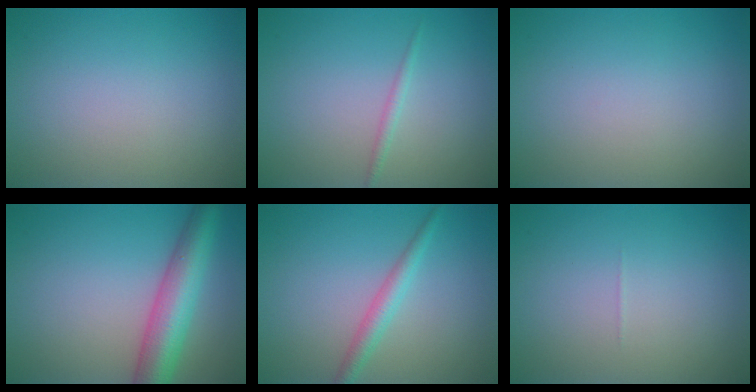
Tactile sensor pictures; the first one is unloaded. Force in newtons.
{"total": 0.9, "press": 0.9, "slide": 0.1}
{"total": 0.0}
{"total": 6.5, "press": 6.5, "slide": 0.2}
{"total": 2.2, "press": 2.2, "slide": 0.0}
{"total": 0.0}